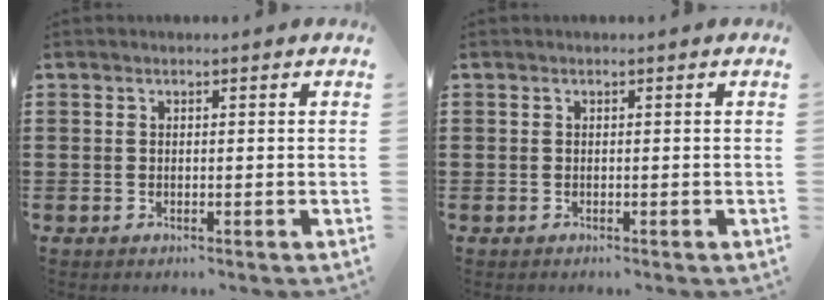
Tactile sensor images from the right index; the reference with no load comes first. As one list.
[{"total": 0.0}]